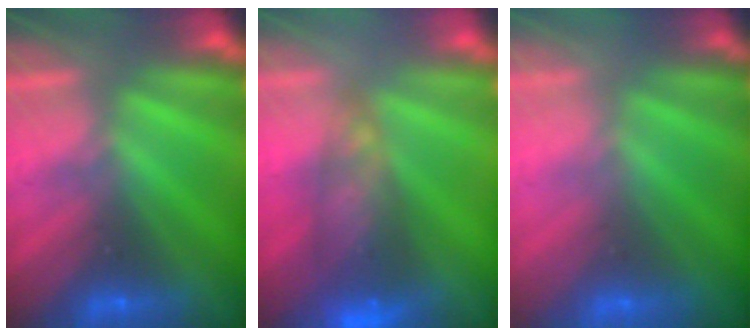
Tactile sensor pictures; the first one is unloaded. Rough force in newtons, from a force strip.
{"total": 7.1}
{"total": 2.8}